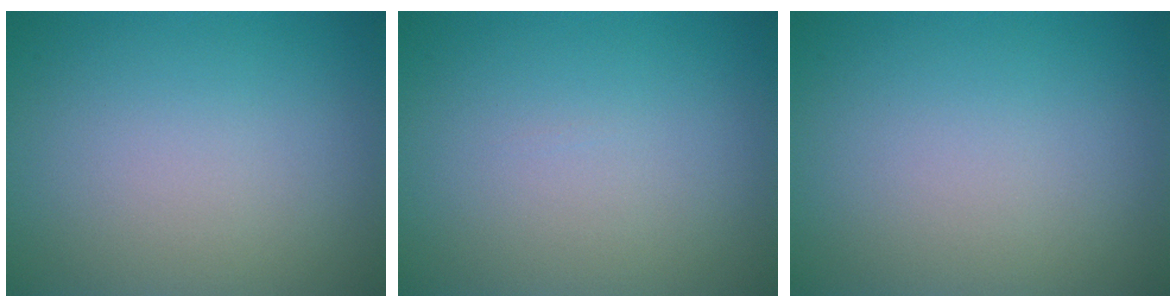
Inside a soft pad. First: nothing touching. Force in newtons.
{"total": 0.0}
{"total": 0.0}